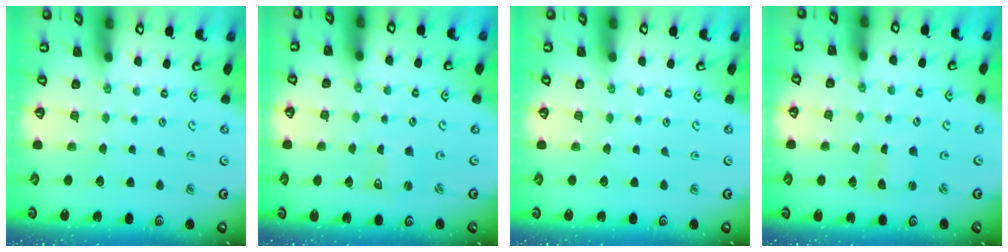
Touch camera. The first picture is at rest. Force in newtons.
{"total": 1.4, "press": 1.4, "slide": 0.1}
{"total": 0.0}
{"total": 0.9, "press": 0.9, "slide": 0.0}